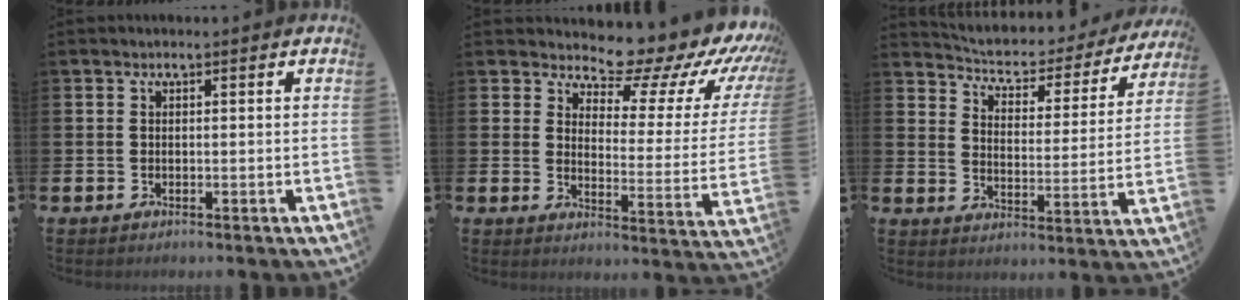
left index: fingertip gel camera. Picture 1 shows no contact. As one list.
[{"total": 9.5, "force": [8.6, 2.9, 2.8], "torque": [-0.054, -0.081, 0.136]}, {"total": 4.6, "force": [4.3, 1.4, 1.0], "torque": [-0.050, -0.036, 0.066]}]